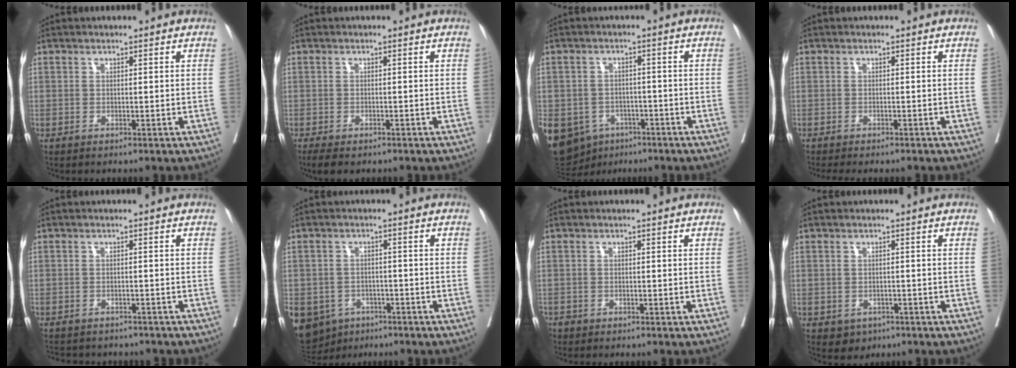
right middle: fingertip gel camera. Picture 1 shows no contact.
{"total": 3.8, "force": [-2.9, 1.5, 2.0], "torque": [-0.031, -0.009, -0.040]}
{"total": 17.0, "force": [-8.1, 13.3, 6.7], "torque": [-0.192, 0.002, -0.106]}
{"total": 5.2, "force": [-4.6, 1.1, 2.2], "torque": [-0.018, -0.005, -0.064]}
{"total": 9.2, "force": [-8.2, 3.3, 2.6], "torque": [-0.045, 0.001, -0.094]}
{"total": 12.7, "force": [-7.0, 9.8, 4.1], "torque": [-0.118, -0.003, -0.093]}
{"total": 1.4, "force": [-1.1, 0.8, 0.2], "torque": [-0.007, 0.000, -0.020]}
{"total": 2.7, "force": [-1.4, 2.2, 0.7], "torque": [-0.007, 0.005, -0.013]}